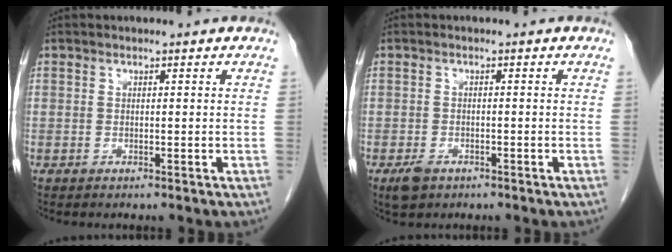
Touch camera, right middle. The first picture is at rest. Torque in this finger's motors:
{"motor_torque": [0.42, -0.28, 0.15, 0.04]}